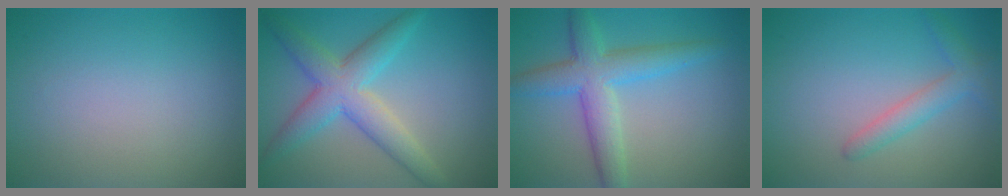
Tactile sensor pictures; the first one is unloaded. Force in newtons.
{"total": 5.5, "press": 5.5, "slide": 0.2}
{"total": 5.3, "press": 5.3, "slide": 0.1}
{"total": 2.3, "press": 2.3, "slide": 0.1}